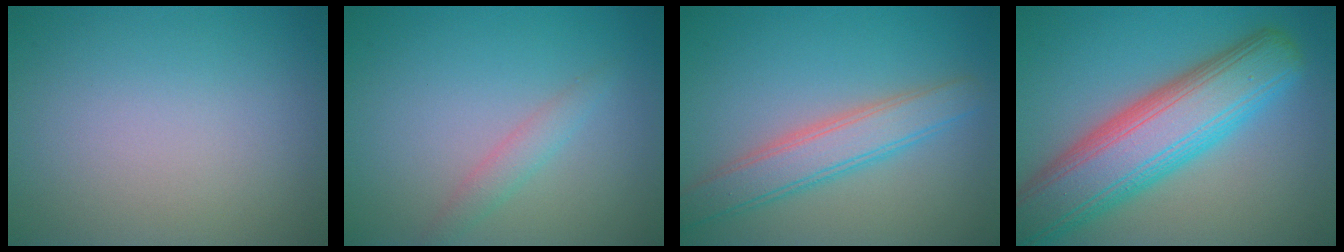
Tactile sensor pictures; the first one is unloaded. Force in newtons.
{"total": 1.6, "press": 1.6, "slide": 0.0}
{"total": 4.3, "press": 4.3, "slide": 0.1}
{"total": 10.5, "press": 10.5, "slide": 0.3}